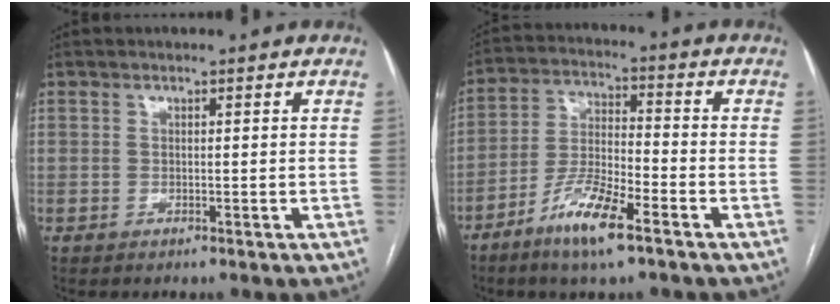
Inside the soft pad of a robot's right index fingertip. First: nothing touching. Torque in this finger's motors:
{"motor_torque": [0.80, -0.55, 0.22, 0.07]}